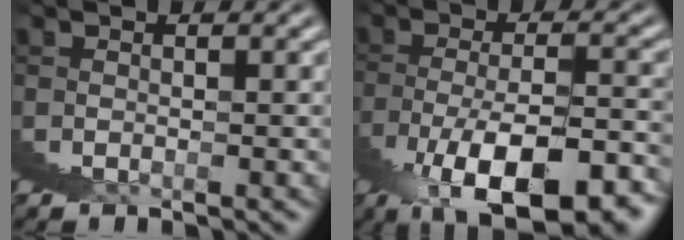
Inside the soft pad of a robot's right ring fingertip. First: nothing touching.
{"total": 8.1, "force": [-2.5, 3.3, 7.0], "torque": [-0.117, -0.016, -0.021]}